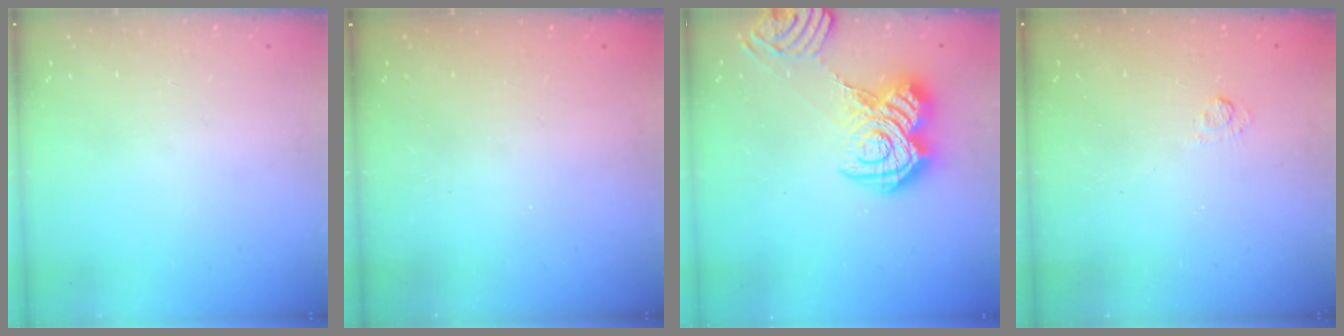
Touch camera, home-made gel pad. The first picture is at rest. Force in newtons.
{"total": 2.3, "press": 2.2, "slide": 0.8}
{"total": 14.9, "press": 14.9, "slide": 0.6}
{"total": 1.7, "press": 1.1, "slide": 1.3}